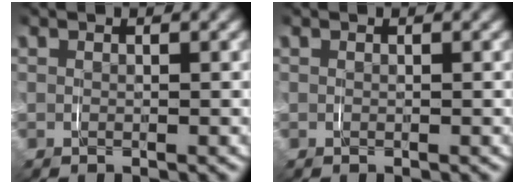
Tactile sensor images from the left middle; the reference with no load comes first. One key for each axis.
{"total": 0.0}